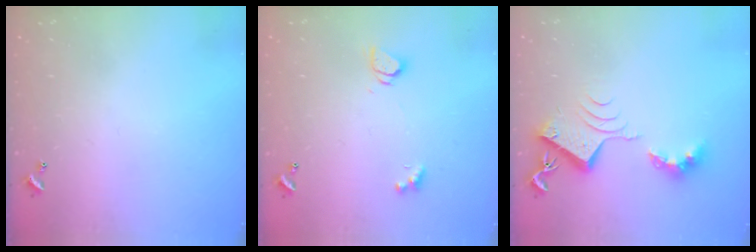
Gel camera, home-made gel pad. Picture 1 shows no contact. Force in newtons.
{"total": 1.8, "press": 1.8, "slide": 0.4}
{"total": 9.2, "press": 9.2, "slide": 0.5}